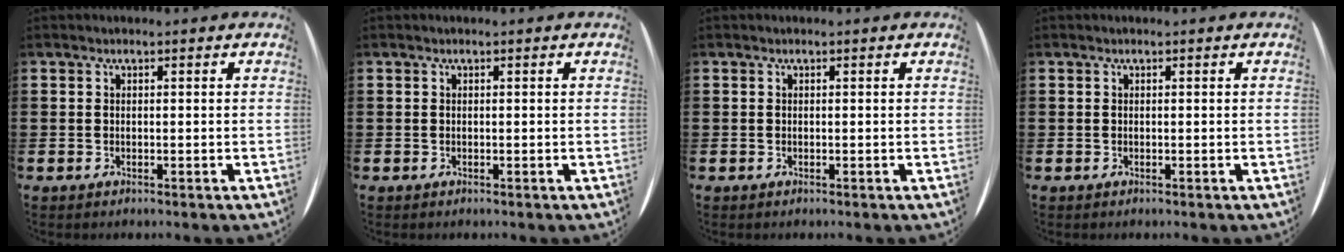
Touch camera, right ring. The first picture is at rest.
{"total": 0.0}
{"total": 0.0}
{"total": 0.0}